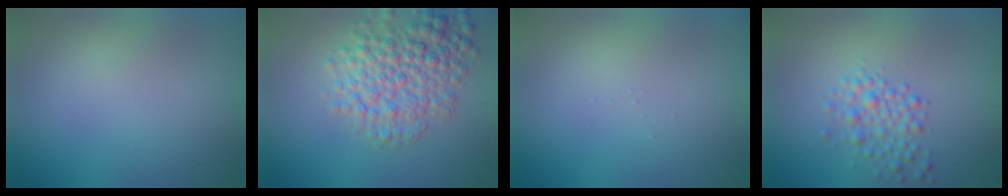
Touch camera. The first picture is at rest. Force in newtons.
{"total": 5.4, "press": 5.4, "slide": 0.2}
{"total": 0.0}
{"total": 2.6, "press": 2.6, "slide": 0.1}